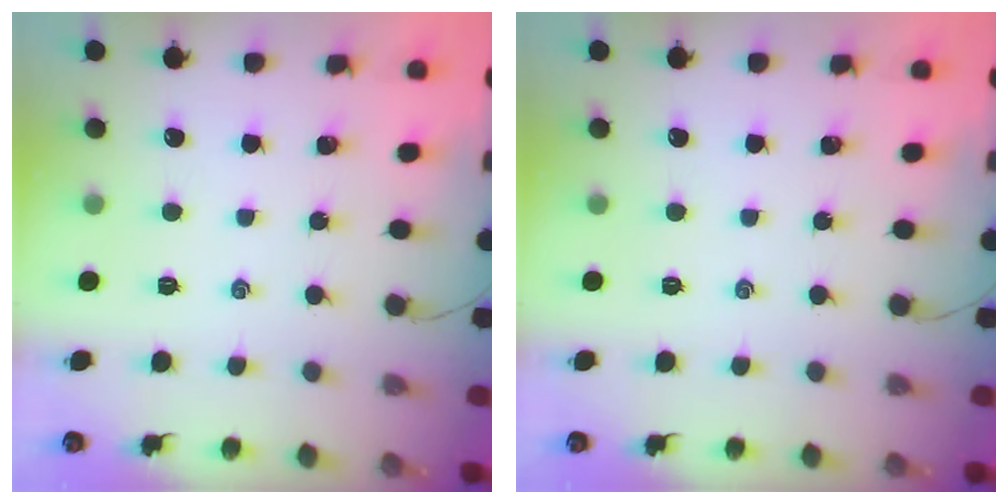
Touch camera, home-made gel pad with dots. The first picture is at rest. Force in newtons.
{"total": 0.0}